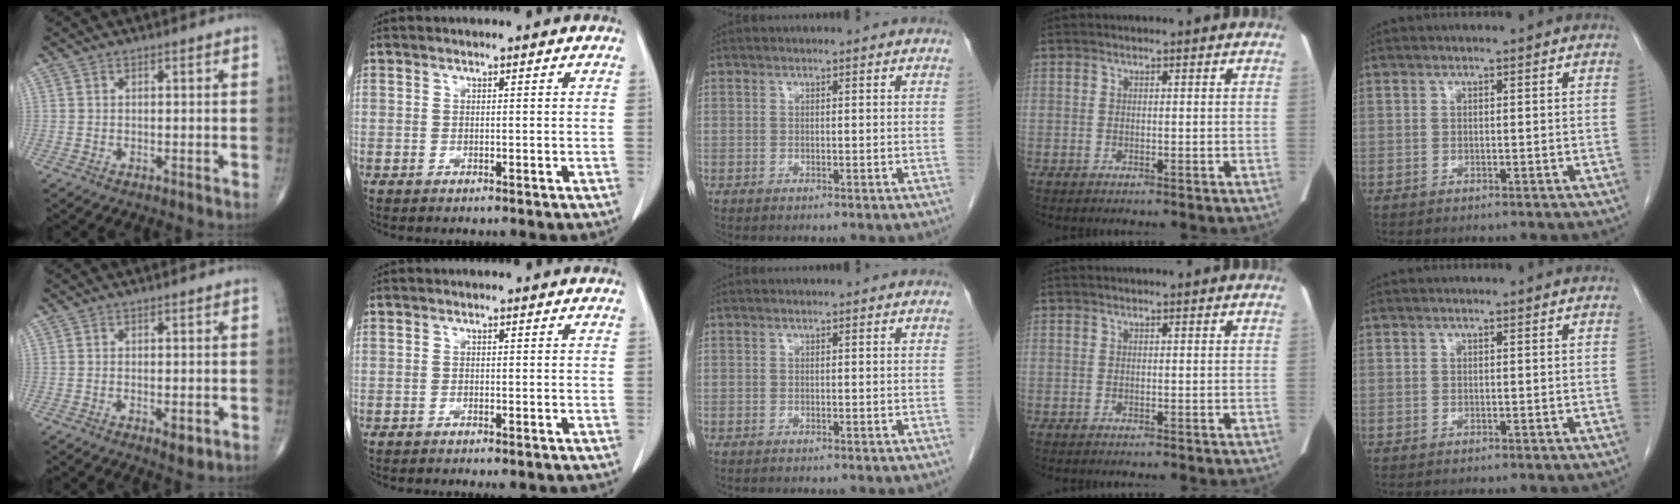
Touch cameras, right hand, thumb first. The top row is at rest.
{"thumb": {"total": 2.5, "force": [-0.9, 1.0, 2.1], "torque": [-0.028, -0.002, -0.009]}, "index": {"total": 2.8, "force": [-2.4, 0.7, 1.4], "torque": [-0.018, -0.006, -0.024]}}